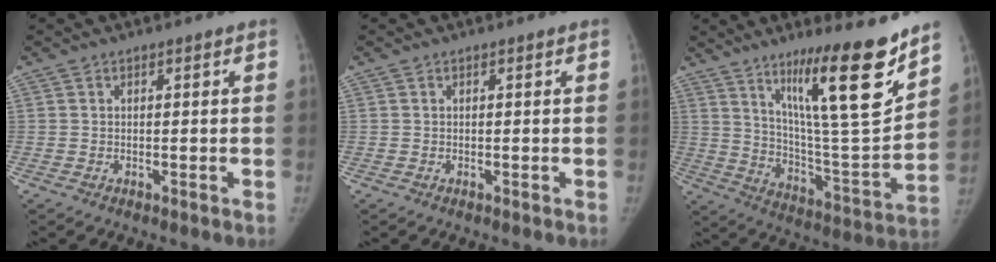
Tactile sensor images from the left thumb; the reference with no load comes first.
{"total": 0.0}
{"total": 22.1, "force": [13.7, 3.3, 17.0], "torque": [-0.239, -0.083, 0.231]}